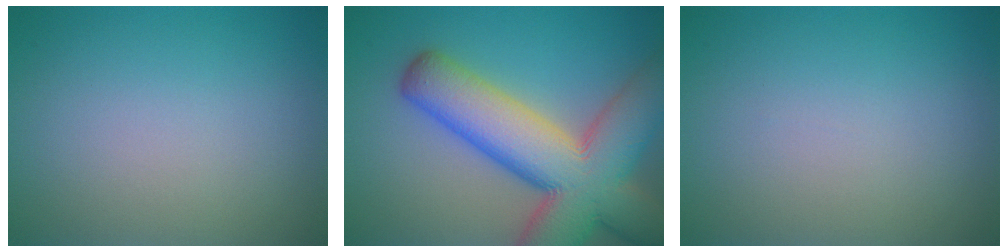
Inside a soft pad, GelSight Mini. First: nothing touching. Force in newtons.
{"total": 13.4, "press": 13.4, "slide": 0.8}
{"total": 0.0}